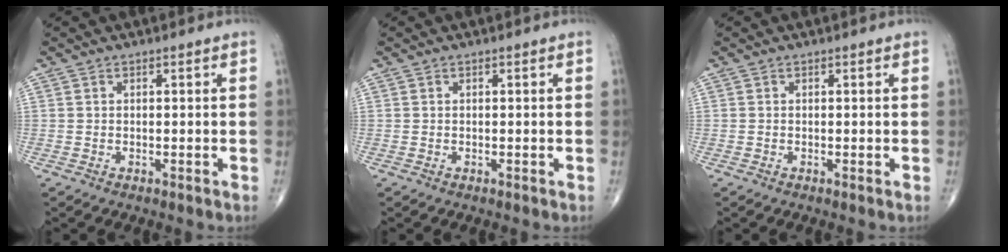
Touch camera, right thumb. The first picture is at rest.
{"total": 0.0}
{"total": 0.0}